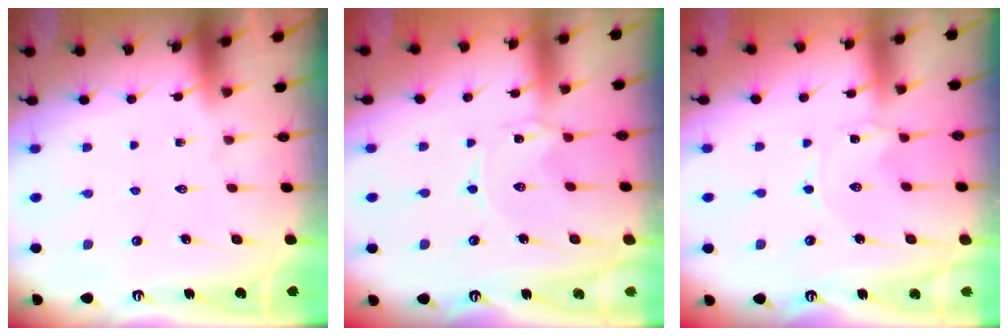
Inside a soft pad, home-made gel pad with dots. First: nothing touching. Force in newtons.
{"total": 0.0}
{"total": 0.7, "press": 0.7, "slide": 0.1}